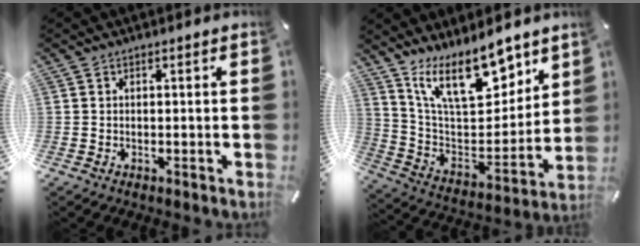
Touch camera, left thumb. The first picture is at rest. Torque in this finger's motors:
{"motor_torque": [0.63, 0.43, 1.37, -1.40, 0.25]}